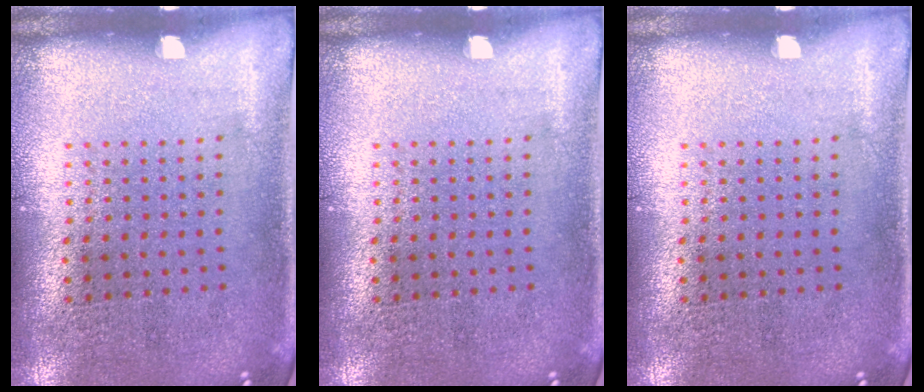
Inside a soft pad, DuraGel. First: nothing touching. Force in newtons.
{"total": 0.0}
{"total": 0.0}